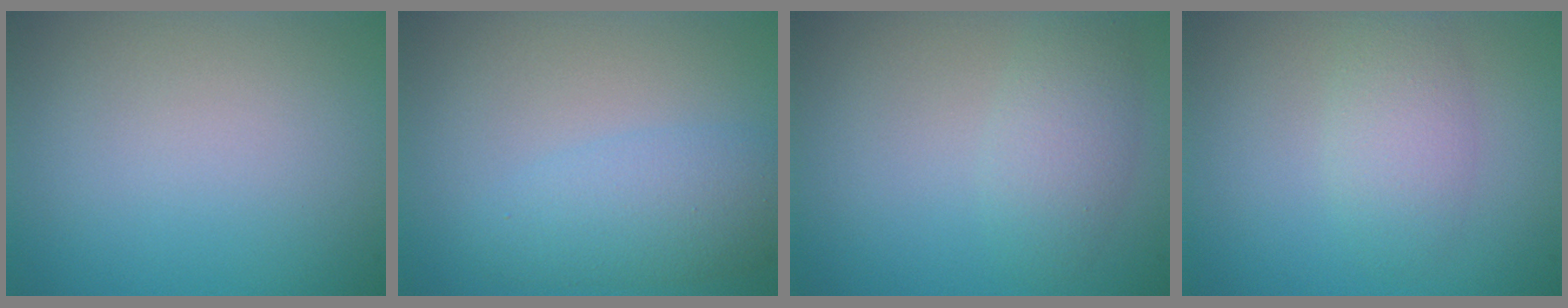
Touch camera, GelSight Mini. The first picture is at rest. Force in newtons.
{"total": 4.0, "press": 4.0, "slide": 0.1}
{"total": 2.7, "press": 2.7, "slide": 0.1}
{"total": 2.8, "press": 2.8, "slide": 0.1}